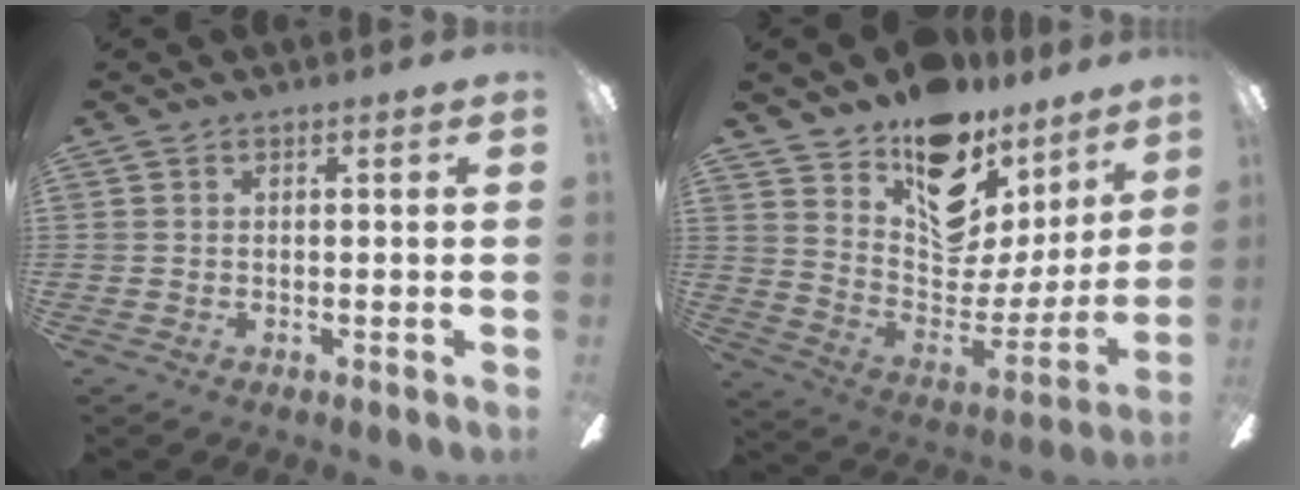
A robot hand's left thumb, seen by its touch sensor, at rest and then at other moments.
{"total": 15.6, "force": [10.5, 9.2, 7.0], "torque": [-0.102, -0.089, 0.189]}